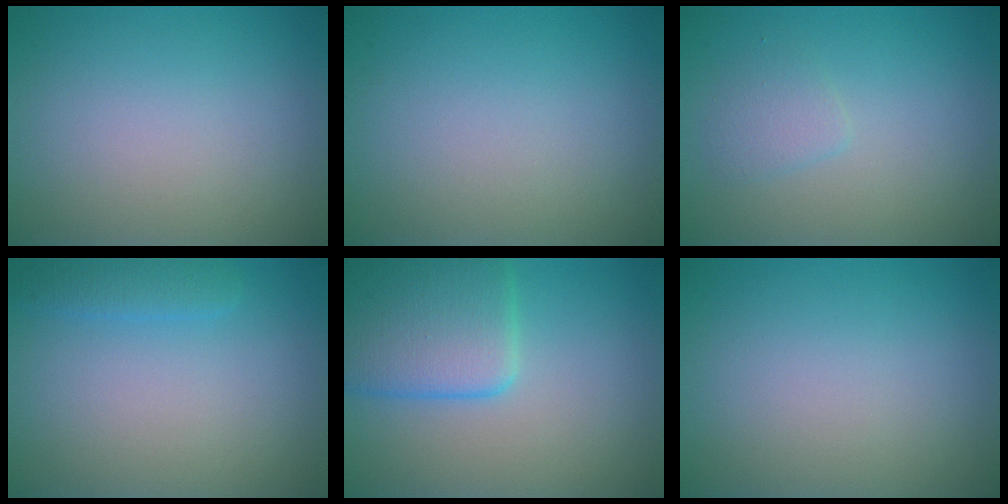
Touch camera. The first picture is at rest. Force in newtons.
{"total": 0.0}
{"total": 1.4, "press": 1.4, "slide": 0.1}
{"total": 1.5, "press": 1.5, "slide": 0.2}
{"total": 6.2, "press": 6.2, "slide": 0.4}
{"total": 0.0}